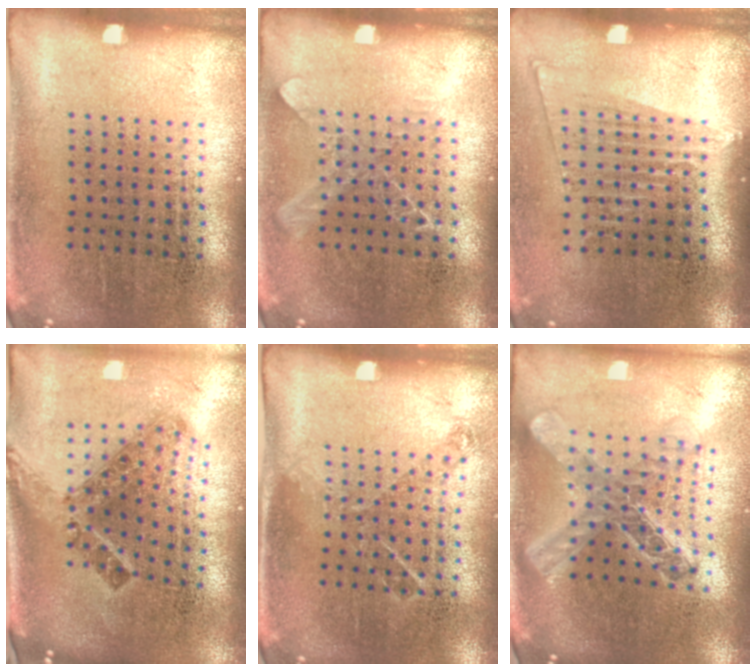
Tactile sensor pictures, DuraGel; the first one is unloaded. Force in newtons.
{"total": 1.1, "press": 1.1, "slide": 0.2}
{"total": 1.3, "press": 1.2, "slide": 0.7}
{"total": 1.9, "press": 1.3, "slide": 1.3}
{"total": 0.9, "press": 0.8, "slide": 0.3}
{"total": 2.3, "press": 1.9, "slide": 1.3}